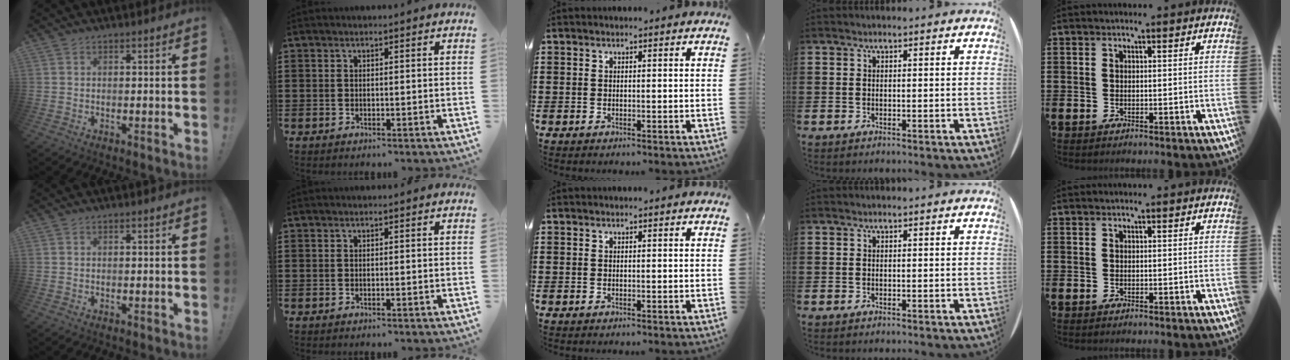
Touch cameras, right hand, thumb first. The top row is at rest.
{}